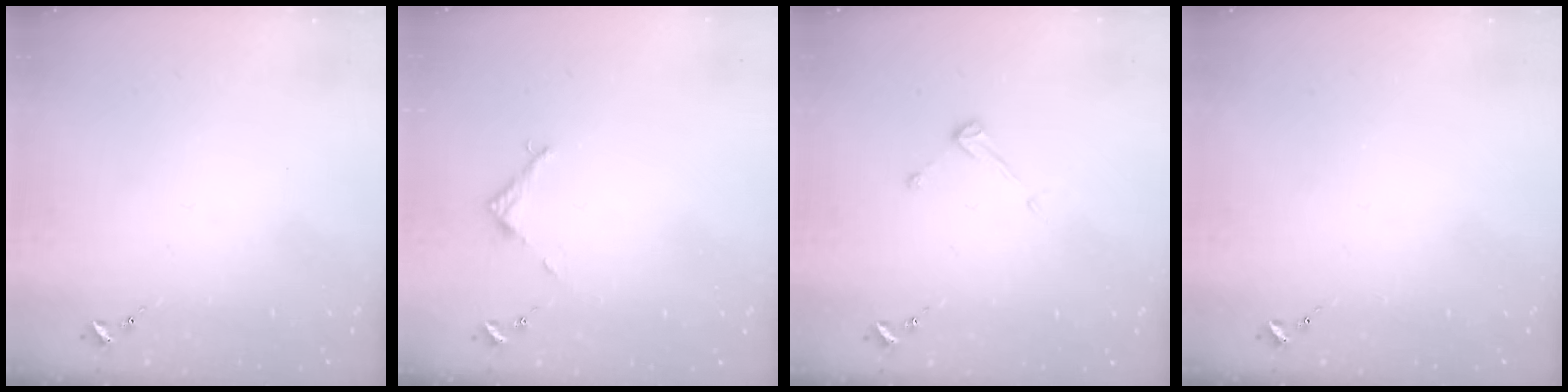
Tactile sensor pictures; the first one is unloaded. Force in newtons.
{"total": 2.7, "press": 2.7, "slide": 0.2}
{"total": 3.9, "press": 3.9, "slide": 0.4}
{"total": 0.0}